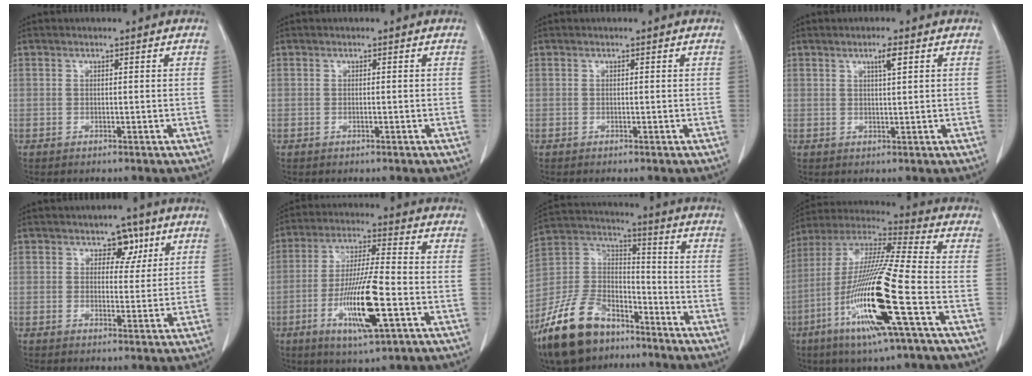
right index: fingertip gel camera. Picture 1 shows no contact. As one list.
[{"total": 0.0}, {"total": 0.0}, {"total": 2.2, "force": [1.1, 0.0, 1.9], "torque": [-0.036, -0.001, 0.018]}, {"total": 4.0, "force": [2.0, 2.7, 2.1], "torque": [-0.018, 0.005, 0.027]}, {"total": 13.1, "force": [-4.2, 1.3, 12.4], "torque": [-0.235, -0.015, -0.075]}, {"total": 16.0, "force": [-11.3, 8.1, 8.0], "torque": [-0.178, 0.020, -0.209]}, {"total": 19.6, "force": [-6.8, 0.0, 18.4], "torque": [-0.389, -0.029, -0.138]}]